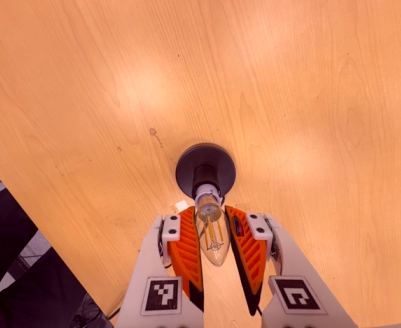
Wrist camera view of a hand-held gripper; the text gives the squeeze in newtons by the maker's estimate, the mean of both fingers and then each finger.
{"total": 12.2, "left": 11.7, "right": 12.6}